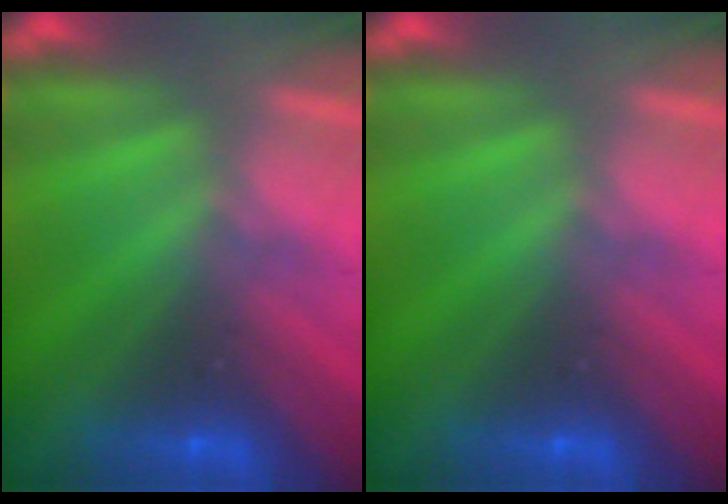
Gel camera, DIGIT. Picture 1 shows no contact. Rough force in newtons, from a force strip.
{"total": 0.0}